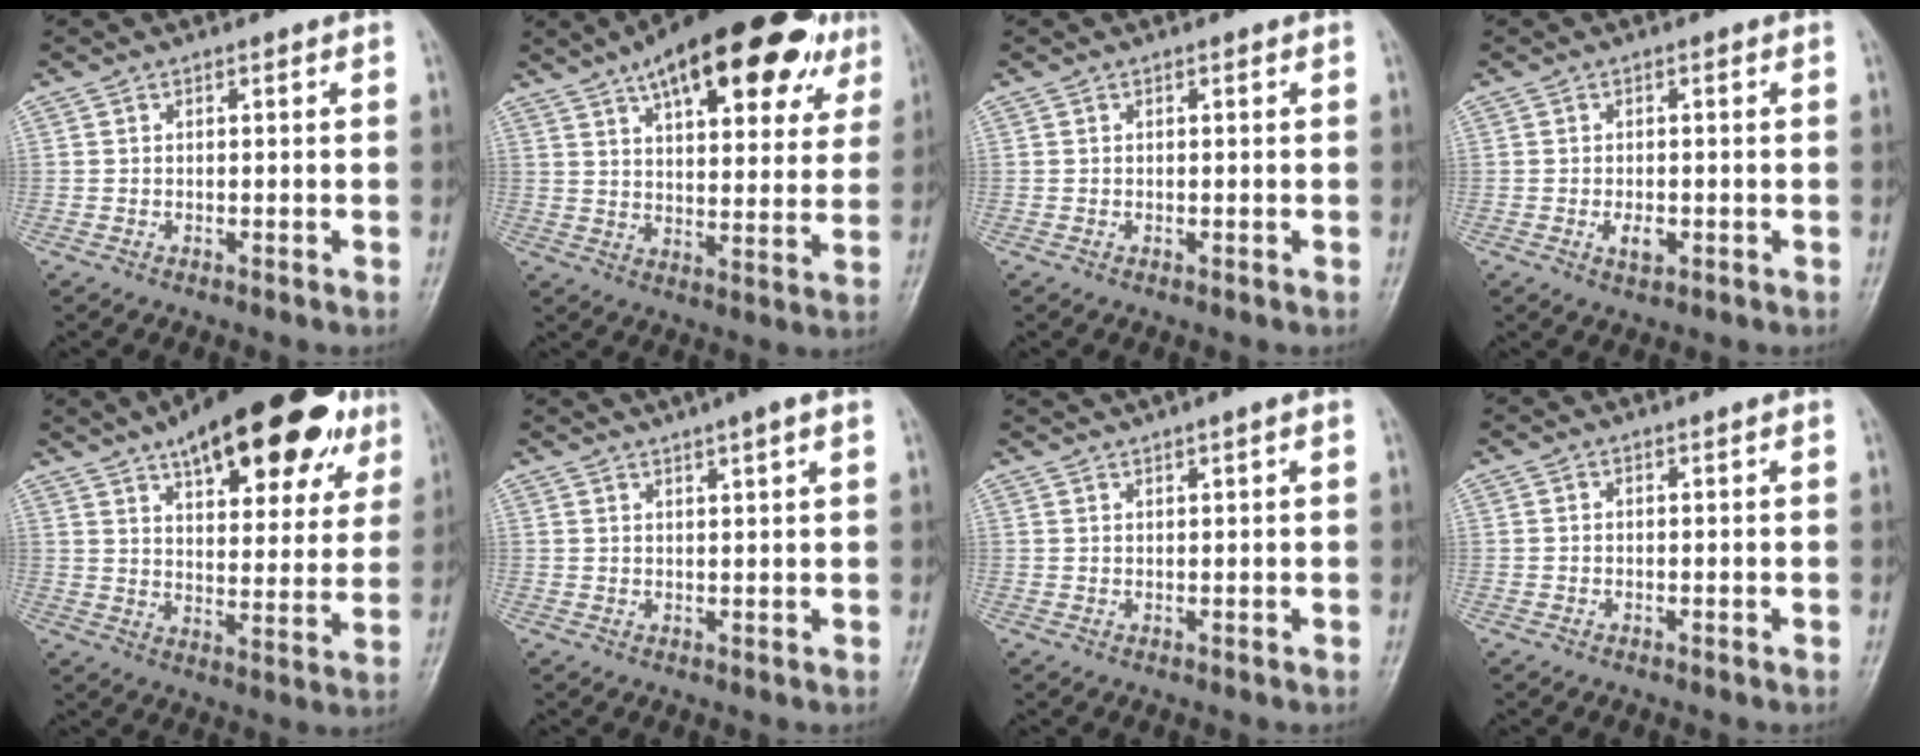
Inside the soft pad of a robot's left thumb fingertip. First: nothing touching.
{"total": 24.5, "force": [13.8, 9.7, 17.7], "torque": [-0.228, -0.009, 0.198]}
{"total": 0.7, "force": [0.1, 0.5, 0.5], "torque": [-0.002, 0.003, 0.001]}
{"total": 3.4, "force": [-0.9, 2.0, 2.6], "torque": [-0.035, 0.001, -0.016]}
{"total": 25.5, "force": [15.1, 10.0, 18.0], "torque": [-0.226, -0.018, 0.218]}
{"total": 6.2, "force": [4.4, 0.6, 4.4], "torque": [-0.062, 0.016, 0.066]}
{"total": 2.7, "force": [2.0, -0.1, 1.8], "torque": [-0.036, 0.013, 0.038]}
{"total": 0.0}